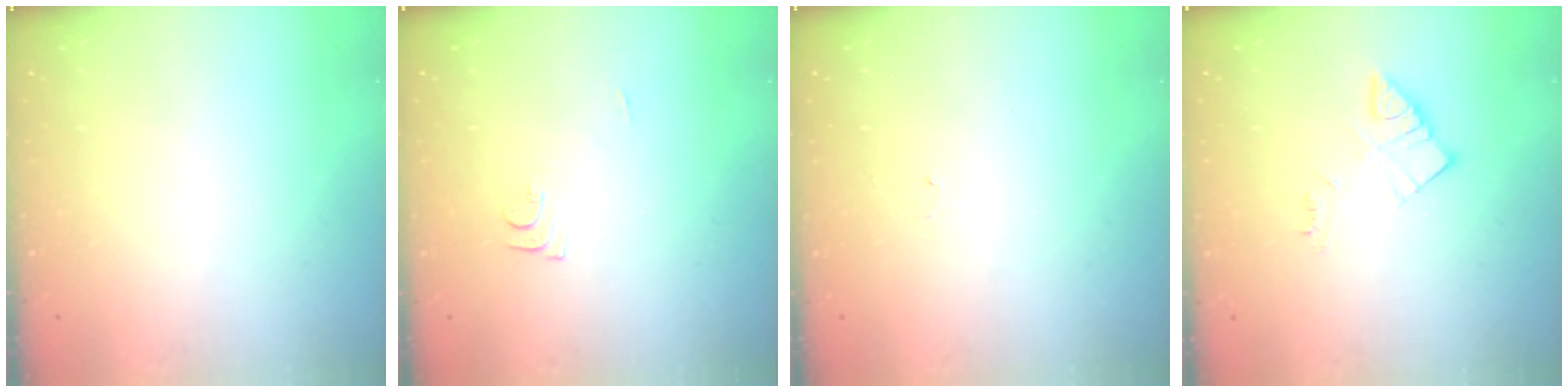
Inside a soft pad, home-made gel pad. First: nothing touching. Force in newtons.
{"total": 5.9, "press": 5.9, "slide": 0.6}
{"total": 2.9, "press": 2.9, "slide": 0.4}
{"total": 7.5, "press": 7.5, "slide": 0.6}